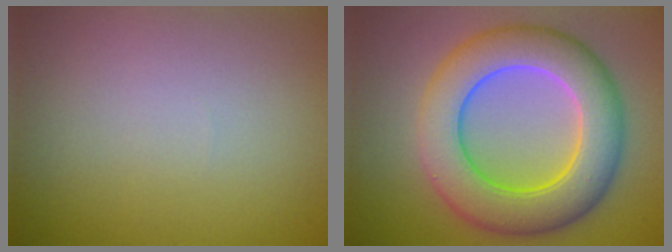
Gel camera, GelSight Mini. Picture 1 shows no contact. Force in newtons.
{"total": 9.4, "press": 9.4, "slide": 0.2}